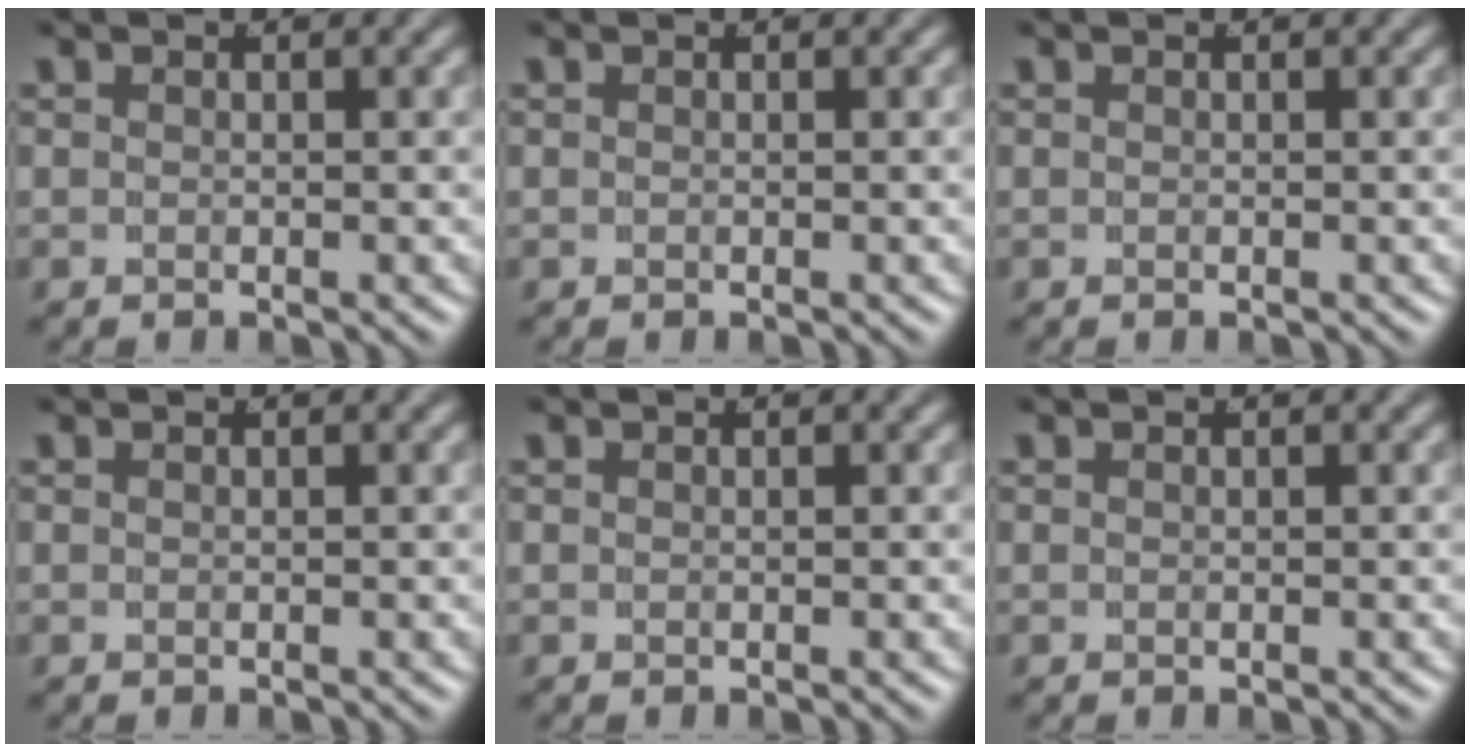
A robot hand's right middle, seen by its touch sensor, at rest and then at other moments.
{"total": 0.0}
{"total": 0.0}
{"total": 0.0}
{"total": 0.0}
{"total": 0.0}